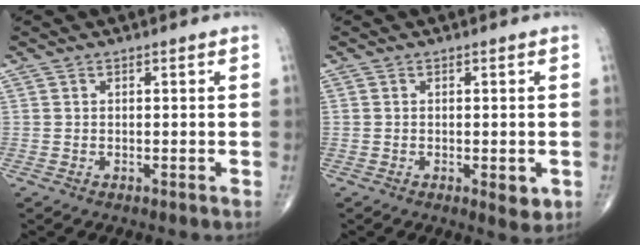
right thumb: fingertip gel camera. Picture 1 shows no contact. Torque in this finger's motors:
{"motor_torque": [0.31, 0.64, 0.16, -0.25, 0.08]}